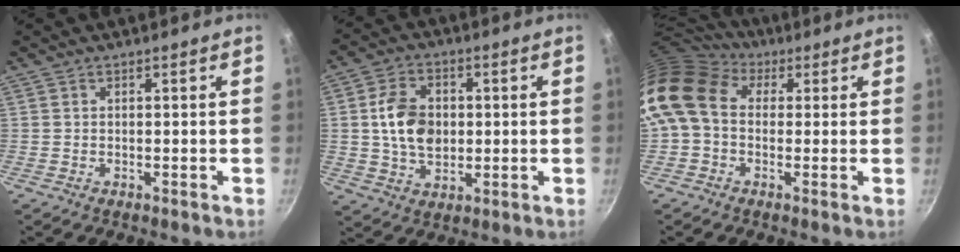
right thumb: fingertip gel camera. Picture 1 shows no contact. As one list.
[{"total": 10.5, "force": [0.7, 7.6, 7.3], "torque": [-0.109, 0.004, 0.011]}, {"total": 12.9, "force": [2.4, 9.9, 8.0], "torque": [-0.145, 0.019, 0.021]}]